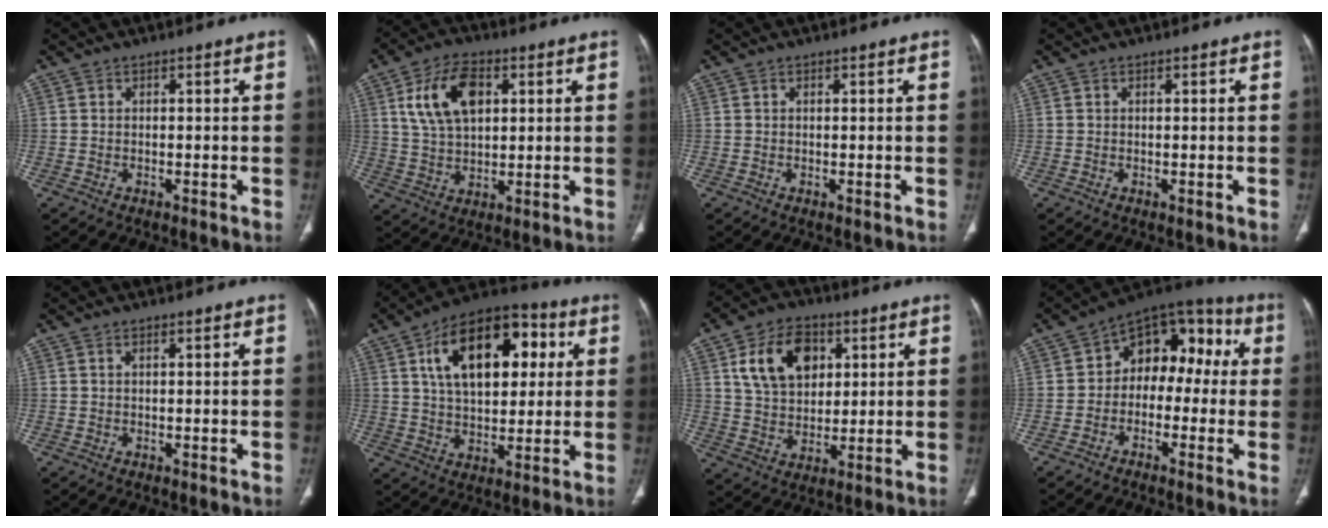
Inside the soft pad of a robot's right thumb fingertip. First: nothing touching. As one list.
[{"total": 12.2, "force": [3.9, 7.2, 9.1], "torque": [-0.156, -0.003, 0.075]}, {"total": 0.0}, {"total": 0.0}, {"total": 0.5, "force": [0.3, 0.1, 0.4], "torque": [-0.011, 0.003, 0.005]}, {"total": 20.2, "force": [6.0, 11.5, 15.5], "torque": [-0.209, 0.009, 0.091]}, {"total": 12.0, "force": [4.3, 8.3, 7.5], "torque": [-0.102, -0.007, 0.078]}, {"total": 13.2, "force": [0.4, 9.1, 9.6], "torque": [-0.081, 0.054, -0.013]}]